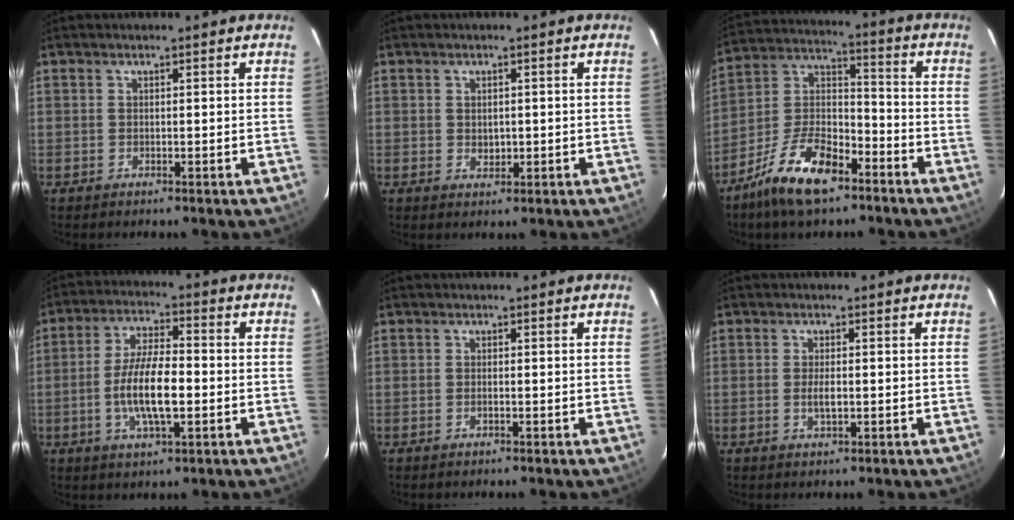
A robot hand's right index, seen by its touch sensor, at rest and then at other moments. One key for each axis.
{"total": 2.1, "fx": 0.0, "fy": 1.7, "fz": 1.3, "tx": -0.020, "ty": 0.001, "tz": 0.003}
{"total": 14.8, "fx": -9.7, "fy": 6.1, "fz": 9.5, "tx": -0.196, "ty": 0.012, "tz": -0.177}
{"total": 10.7, "fx": -2.2, "fy": 3.3, "fz": 9.9, "tx": -0.198, "ty": 0.001, "tz": -0.041}
{"total": 0.9, "fx": -0.3, "fy": 0.3, "fz": 0.8, "tx": -0.017, "ty": 0.001, "tz": -0.006}
{"total": 2.7, "fx": -0.4, "fy": 1.0, "fz": 2.5, "tx": -0.047, "ty": -0.002, "tz": -0.006}